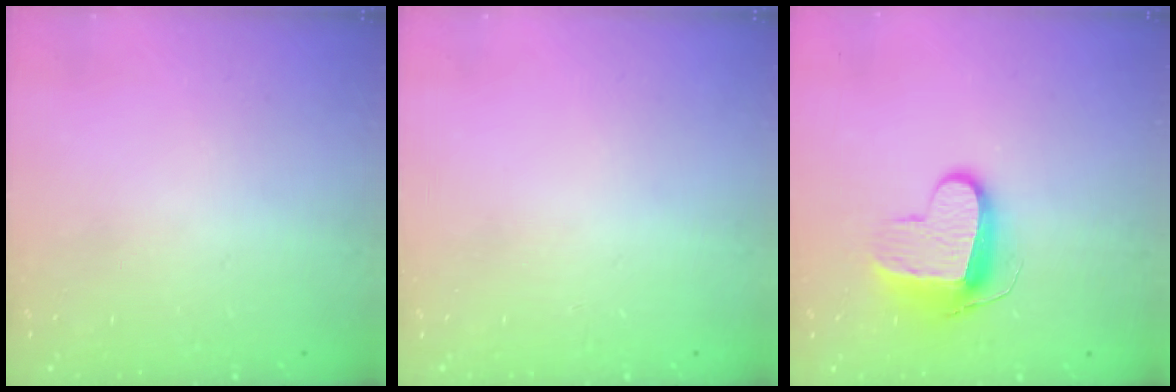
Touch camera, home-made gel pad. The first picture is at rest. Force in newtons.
{"total": 0.0}
{"total": 11.2, "press": 11.2, "slide": 0.8}